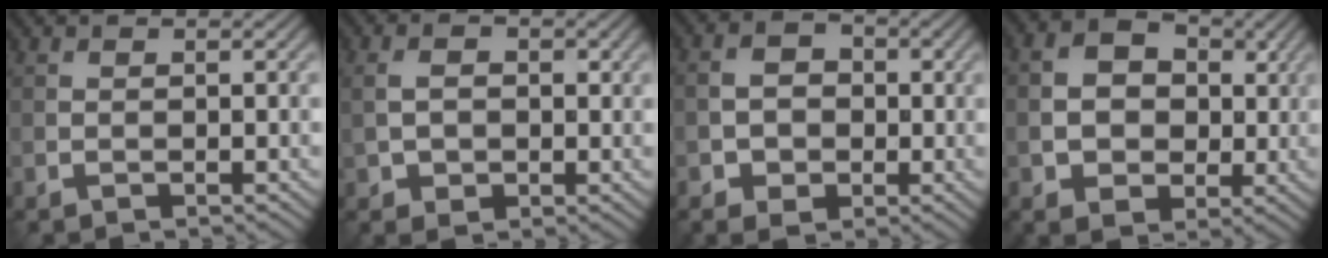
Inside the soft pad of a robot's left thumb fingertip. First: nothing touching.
{"total": 4.0, "force": [0.2, 2.9, 2.7], "torque": [-0.050, 0.001, 0.005]}
{"total": 4.7, "force": [-1.2, 3.7, 2.6], "torque": [-0.045, -0.005, -0.023]}
{"total": 6.7, "force": [-0.2, 5.4, 3.9], "torque": [-0.088, -0.004, -0.007]}